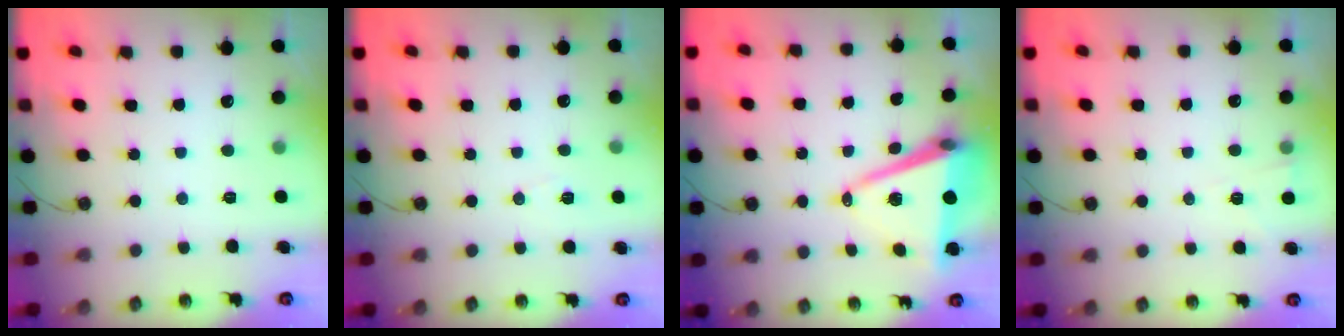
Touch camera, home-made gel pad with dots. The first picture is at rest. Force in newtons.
{"total": 4.9, "press": 4.3, "slide": 2.5}
{"total": 12.1, "press": 11.4, "slide": 4.1}
{"total": 2.6, "press": 2.1, "slide": 1.5}